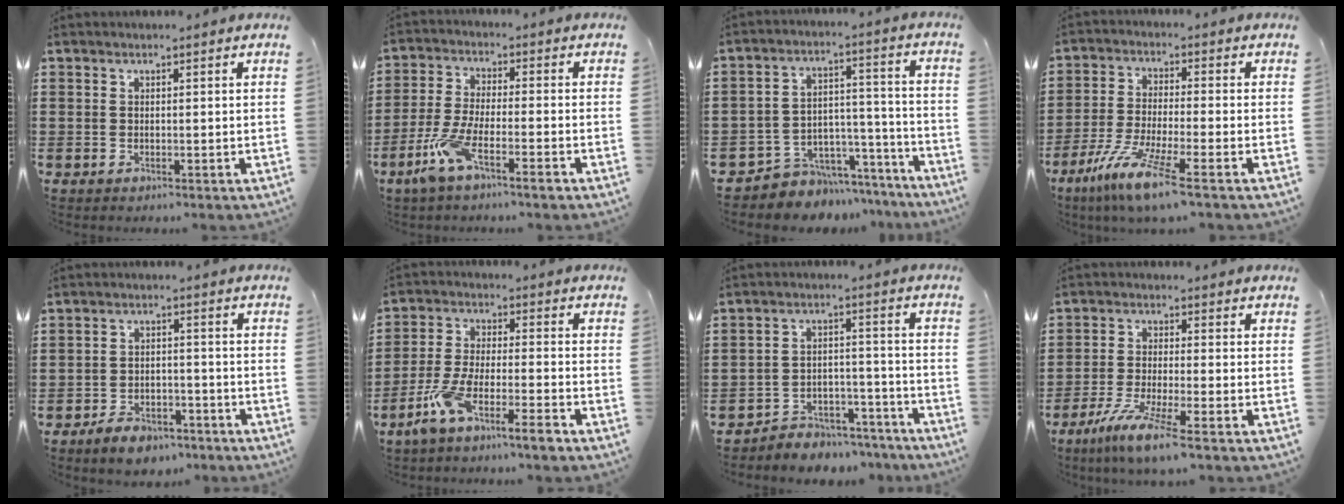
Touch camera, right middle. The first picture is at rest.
{"total": 7.2, "force": [-4.4, 1.3, 5.5], "torque": [-0.129, -0.013, -0.086]}
{"total": 5.8, "force": [-5.1, 2.7, -0.3], "torque": [-0.001, 0.016, -0.100]}
{"total": 8.3, "force": [-5.9, 0.0, 5.9], "torque": [-0.128, -0.019, -0.114]}
{"total": 4.4, "force": [-4.0, 1.4, 1.2], "torque": [-0.020, 0.011, -0.077]}
{"total": 7.9, "force": [-6.2, 0.4, 4.9], "torque": [-0.118, -0.013, -0.124]}
{"total": 5.0, "force": [-4.9, 1.2, 0.1], "torque": [-0.003, 0.016, -0.101]}
{"total": 6.7, "force": [-4.9, 0.1, 4.6], "torque": [-0.099, -0.016, -0.093]}